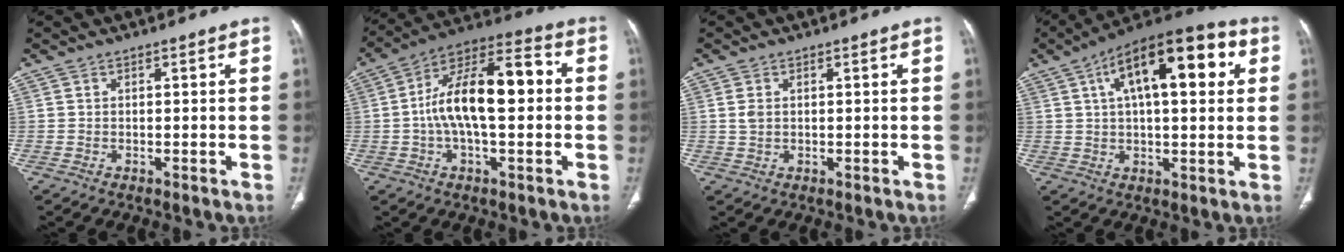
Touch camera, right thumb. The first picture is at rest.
{"total": 17.6, "force": [0.3, 7.7, 15.8], "torque": [-0.267, 0.042, -0.003]}
{"total": 1.9, "force": [0.4, 1.2, 1.4], "torque": [-0.037, 0.001, 0.011]}
{"total": 19.5, "force": [6.2, 8.1, 16.6], "torque": [-0.235, 0.020, 0.086]}